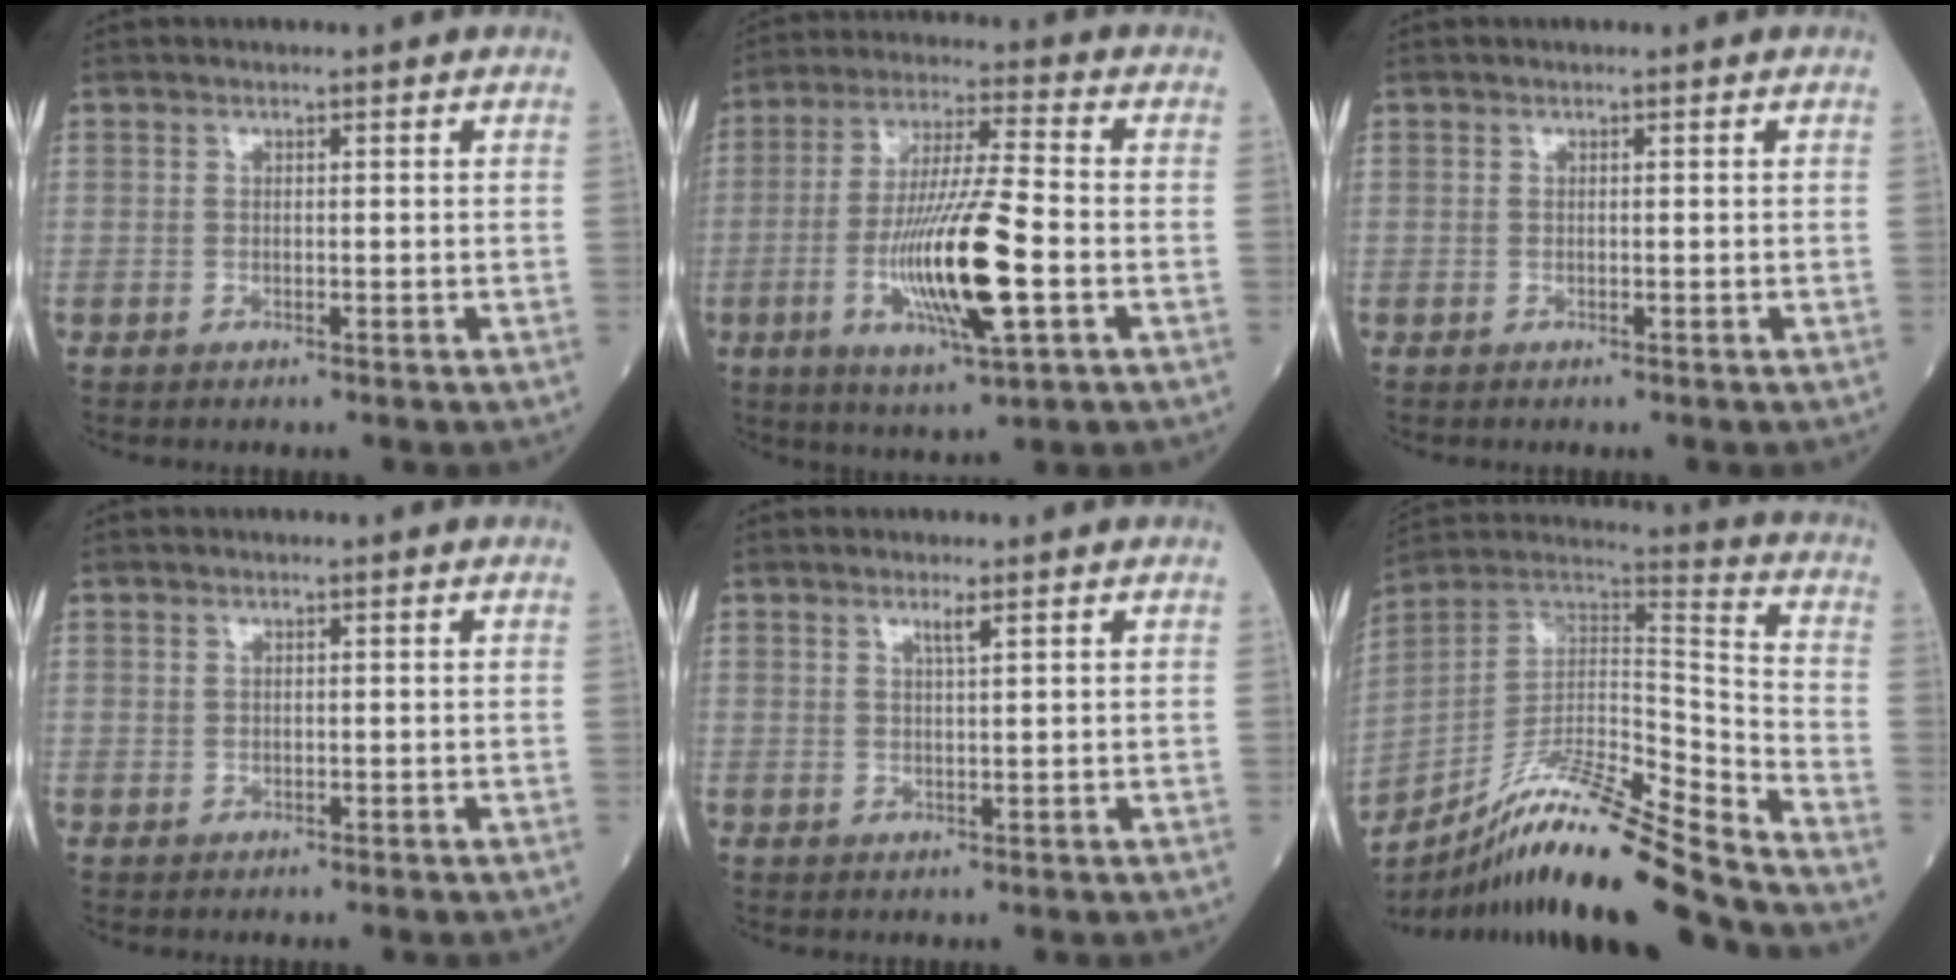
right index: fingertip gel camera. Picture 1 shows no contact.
{"total": 15.2, "force": [-3.7, 1.4, 14.7], "torque": [-0.281, -0.013, -0.065]}
{"total": 0.0}
{"total": 0.0}
{"total": 1.5, "force": [0.9, -0.2, 1.1], "torque": [-0.024, -0.003, 0.017]}
{"total": 22.4, "force": [-17.8, 0.7, 13.6], "torque": [-0.246, -0.004, -0.320]}